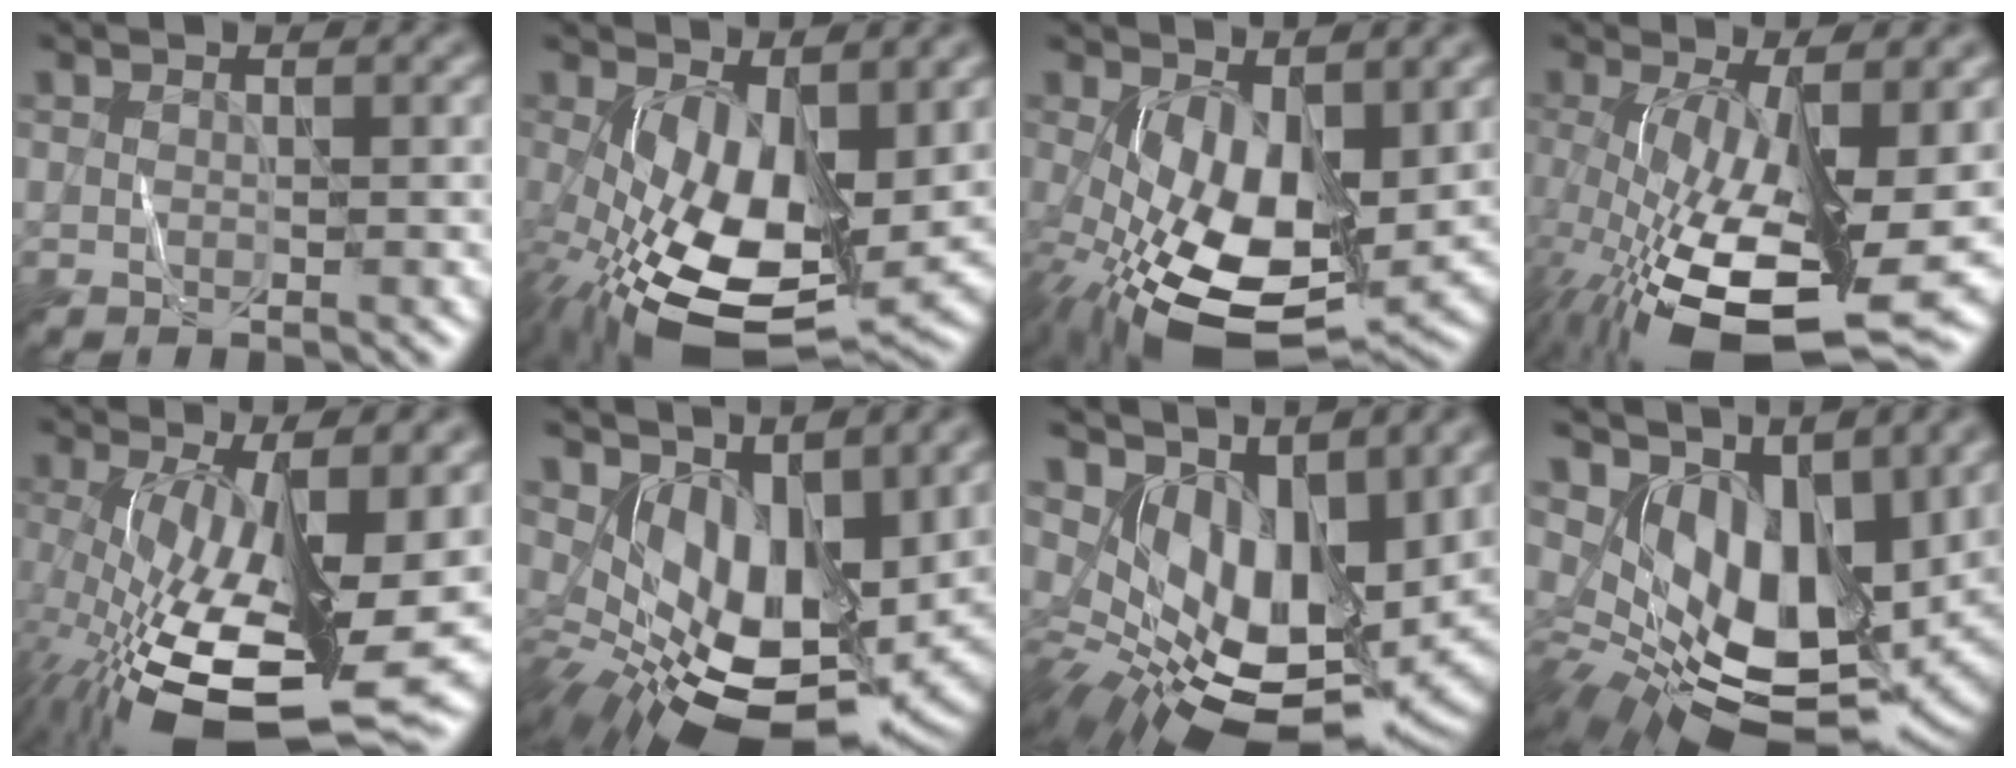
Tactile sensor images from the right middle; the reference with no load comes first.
{"total": 11.7, "force": [-1.5, 5.9, 10.0], "torque": [-0.198, -0.036, -0.012]}
{"total": 10.4, "force": [-1.6, 5.2, 8.9], "torque": [-0.184, -0.025, -0.016]}
{"total": 15.2, "force": [-3.4, 6.0, 13.5], "torque": [-0.248, -0.044, -0.040]}
{"total": 16.7, "force": [-3.4, 6.5, 15.0], "torque": [-0.266, -0.046, -0.040]}
{"total": 11.4, "force": [2.1, 6.3, 9.3], "torque": [-0.158, -0.031, 0.056]}
{"total": 12.4, "force": [3.5, 6.7, 9.8], "torque": [-0.168, -0.020, 0.083]}
{"total": 11.4, "force": [4.0, 6.2, 8.7], "torque": [-0.166, -0.020, 0.085]}